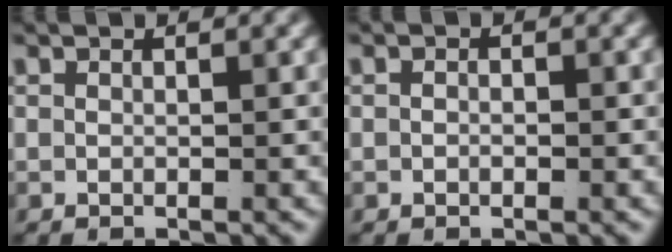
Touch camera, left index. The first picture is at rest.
{"total": 0.6, "force": [-0.4, 0.3, 0.4], "torque": [-0.008, -0.002, -0.008]}